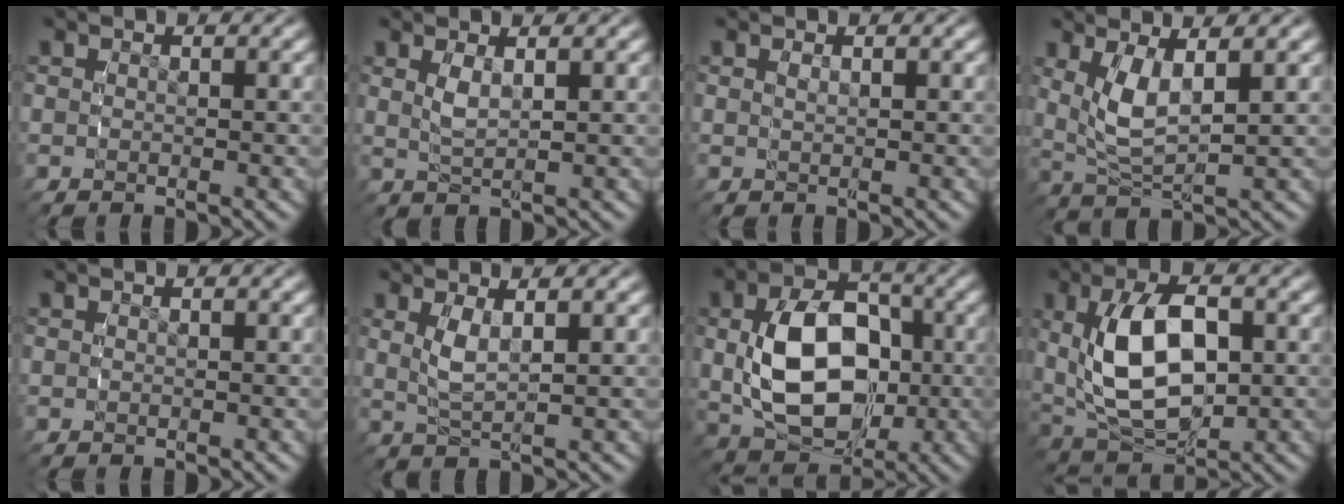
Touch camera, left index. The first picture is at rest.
{"total": 1.5, "force": [0.7, 0.3, 1.3], "torque": [-0.039, -0.003, 0.016]}
{"total": 0.6, "force": [0.1, -0.1, 0.6], "torque": [-0.010, -0.001, 0.006]}
{"total": 5.0, "force": [0.9, 3.2, 3.8], "torque": [-0.113, -0.019, 0.025]}
{"total": 0.0}
{"total": 2.5, "force": [0.7, 0.9, 2.2], "torque": [-0.060, -0.004, 0.016]}
{"total": 10.3, "force": [-0.8, 7.2, 7.3], "torque": [-0.137, -0.020, -0.007]}
{"total": 9.3, "force": [0.1, 5.8, 7.2], "torque": [-0.165, -0.018, 0.014]}